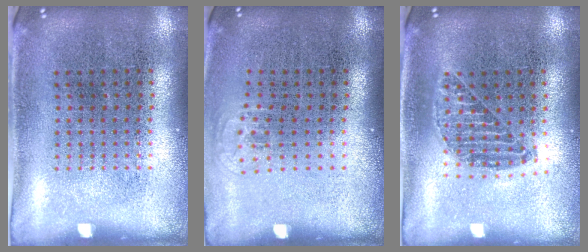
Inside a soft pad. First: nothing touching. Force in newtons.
{"total": 0.6, "press": 0.4, "slide": 0.4}
{"total": 1.1, "press": 1.0, "slide": 0.4}